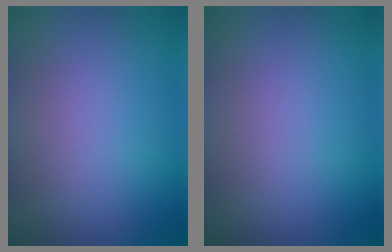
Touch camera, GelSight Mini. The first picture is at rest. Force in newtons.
{"total": 0.0}